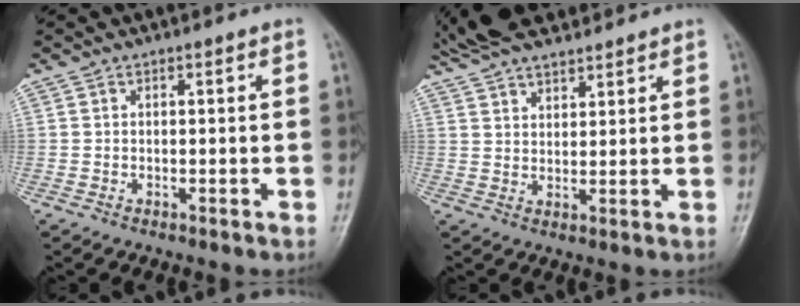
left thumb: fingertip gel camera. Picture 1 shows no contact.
{"total": 11.8, "force": [10.1, 3.9, 4.7], "torque": [-0.066, 0.007, 0.181]}